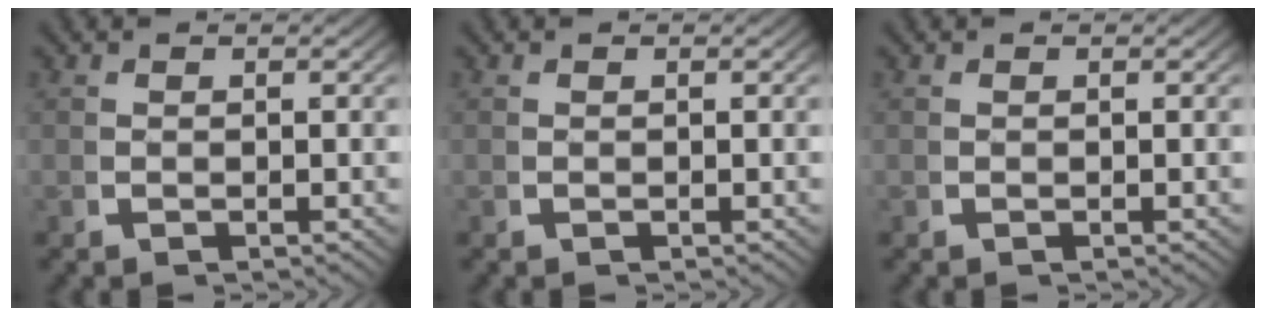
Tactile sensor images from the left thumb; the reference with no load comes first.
{"total": 0.0}
{"total": 0.0}